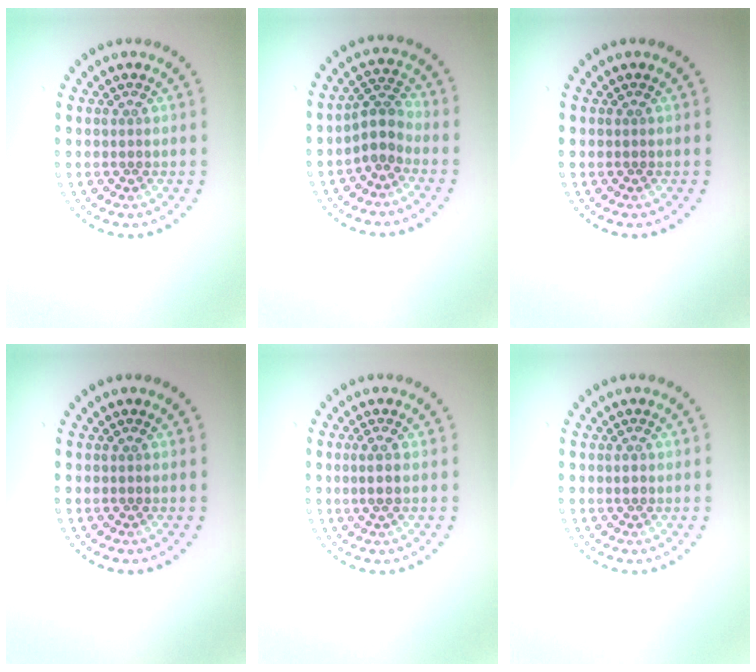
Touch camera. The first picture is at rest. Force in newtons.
{"total": 2.7, "press": 2.2, "slide": 1.6}
{"total": 0.0}
{"total": 0.0}
{"total": 1.5, "press": 1.2, "slide": 1.0}
{"total": 0.8, "press": 0.8, "slide": 0.1}